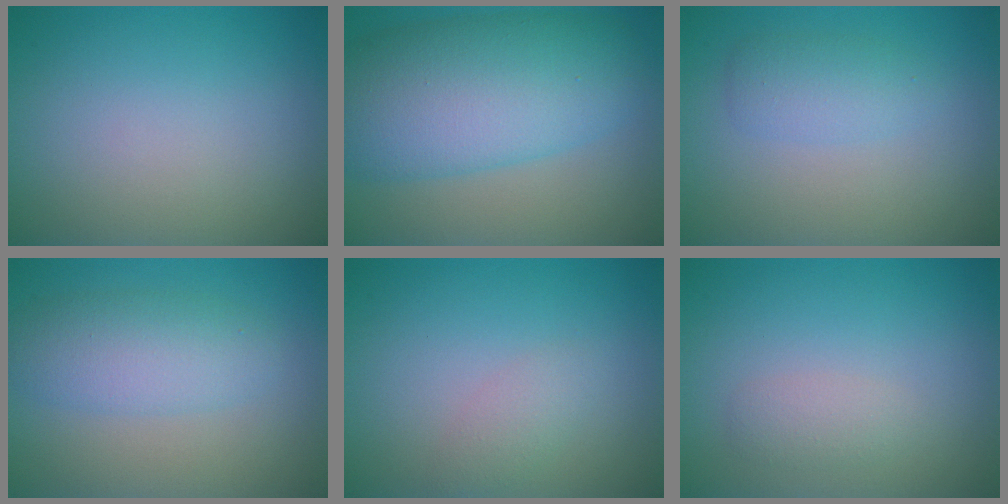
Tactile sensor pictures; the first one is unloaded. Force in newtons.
{"total": 10.4, "press": 10.4, "slide": 0.2}
{"total": 2.3, "press": 2.2, "slide": 0.2}
{"total": 4.1, "press": 4.1, "slide": 0.0}
{"total": 1.5, "press": 1.5, "slide": 0.1}
{"total": 1.3, "press": 1.3, "slide": 0.1}